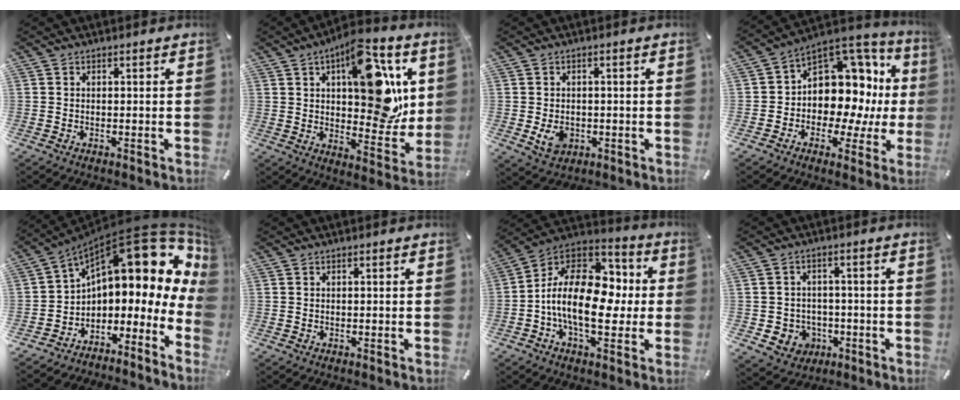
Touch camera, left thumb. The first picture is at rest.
{"total": 19.8, "force": [7.2, 10.0, 15.5], "torque": [-0.190, -0.037, 0.118]}
{"total": 4.5, "force": [-0.8, 3.6, 2.6], "torque": [-0.041, -0.006, -0.016]}
{"total": 13.1, "force": [3.1, 10.2, 7.6], "torque": [-0.098, -0.054, 0.056]}
{"total": 16.6, "force": [10.7, 7.8, 10.0], "torque": [-0.137, -0.098, 0.178]}
{"total": 0.0}
{"total": 19.0, "force": [-2.6, 11.7, 14.7], "torque": [-0.258, 0.009, -0.043]}
{"total": 6.2, "force": [-1.3, 5.9, 1.2], "torque": [-0.020, 0.006, -0.020]}